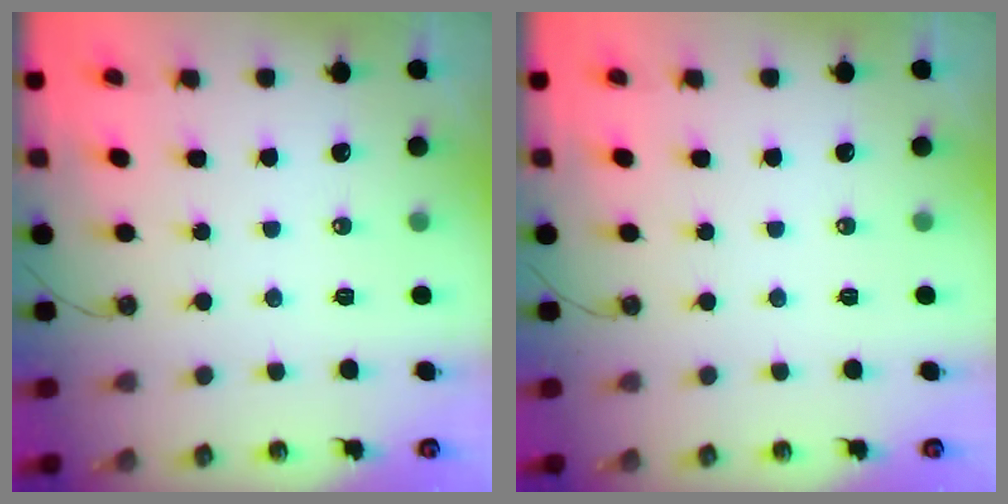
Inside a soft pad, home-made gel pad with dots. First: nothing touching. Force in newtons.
{"total": 0.0}